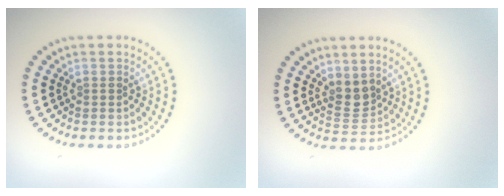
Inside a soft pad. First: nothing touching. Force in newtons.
{"total": 2.3, "press": 1.9, "slide": 1.4}